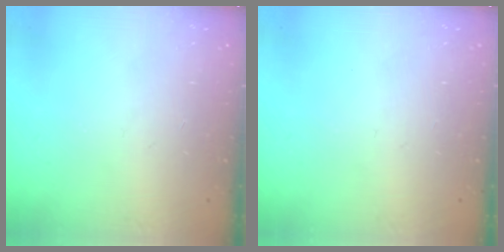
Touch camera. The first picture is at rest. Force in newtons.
{"total": 0.0}